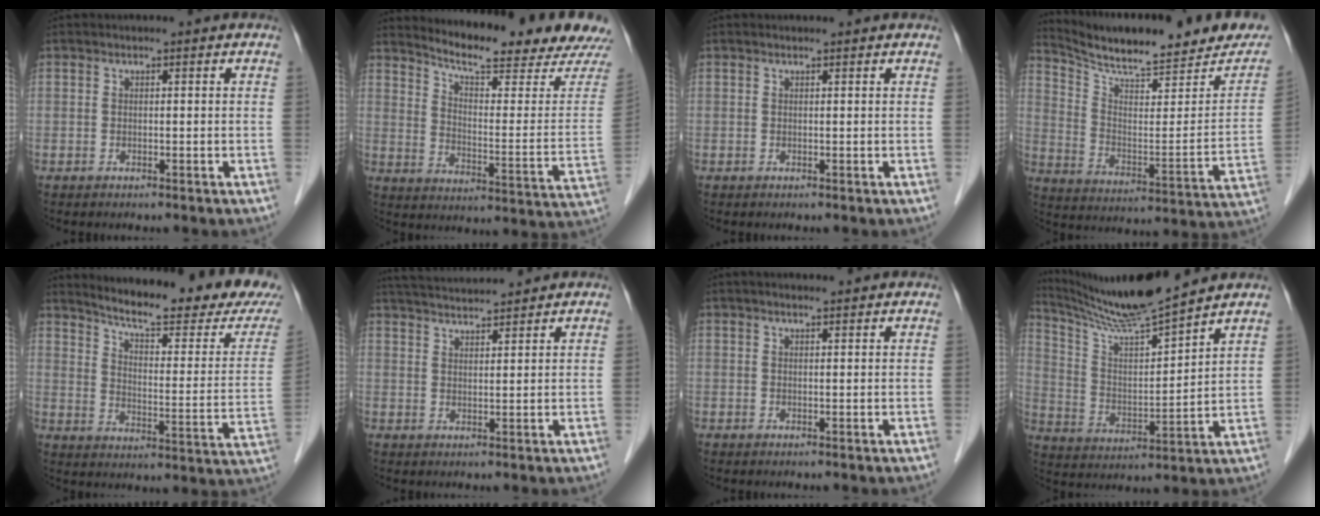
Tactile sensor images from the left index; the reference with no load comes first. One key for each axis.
{"total": 17.7, "fx": 16.7, "fy": -0.7, "fz": 5.8, "tx": -0.101, "ty": -0.086, "tz": 0.220}
{"total": 0.8, "fx": 0.8, "fy": 0.0, "fz": 0.2, "tx": -0.010, "ty": 0.009, "tz": 0.013}
{"total": 20.7, "fx": 18.2, "fy": 3.8, "fz": 9.1, "tx": -0.140, "ty": -0.031, "tz": 0.258}
{"total": 20.6, "fx": 18.6, "fy": 0.9, "fz": 8.8, "tx": -0.130, "ty": -0.075, "tz": 0.240}
{"total": 8.8, "fx": 8.4, "fy": 0.1, "fz": 2.7, "tx": -0.055, "ty": 0.028, "tz": 0.135}
{"total": 3.9, "fx": 3.6, "fy": 0.4, "fz": 1.4, "tx": -0.019, "ty": 0.024, "tz": 0.046}
{"total": 14.2, "fx": 13.1, "fy": -1.2, "fz": 5.3, "tx": -0.111, "ty": 0.003, "tz": 0.238}